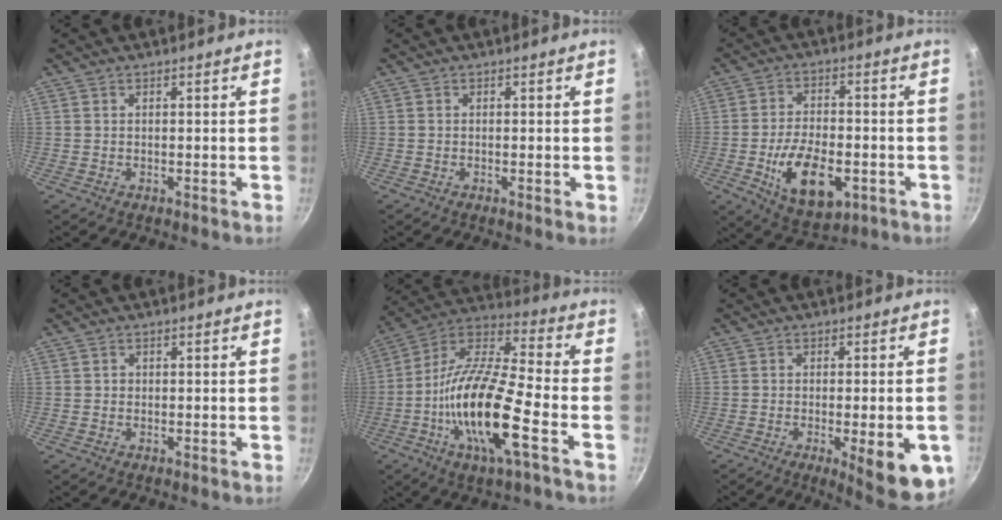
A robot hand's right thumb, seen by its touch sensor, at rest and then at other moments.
{"total": 0.7, "force": [-0.2, 0.0, 0.6], "torque": [-0.010, -0.001, -0.006]}
{"total": 14.2, "force": [-4.2, 7.7, 11.2], "torque": [-0.175, 0.011, -0.060]}
{"total": 0.6, "force": [0.0, 0.6, 0.1], "torque": [0.003, 0.003, -0.002]}
{"total": 19.9, "force": [-6.4, 5.1, 18.1], "torque": [-0.340, 0.031, -0.140]}
{"total": 12.0, "force": [-3.9, 3.1, 10.9], "torque": [-0.123, 0.004, -0.046]}